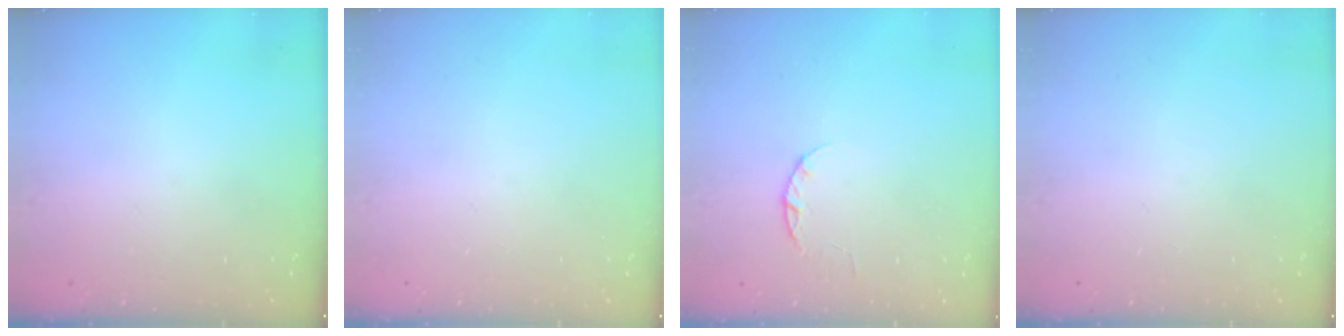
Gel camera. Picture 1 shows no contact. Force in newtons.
{"total": 0.0}
{"total": 2.4, "press": 2.3, "slide": 0.4}
{"total": 0.0}